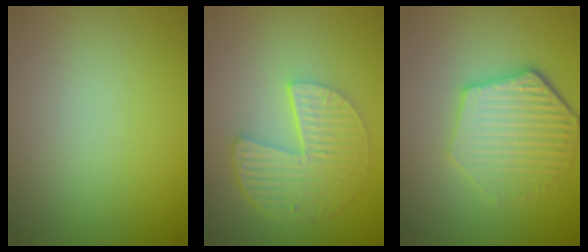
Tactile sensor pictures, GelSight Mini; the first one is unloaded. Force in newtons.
{"total": 5.4, "press": 4.0, "slide": 3.6}
{"total": 5.8, "press": 4.3, "slide": 3.8}